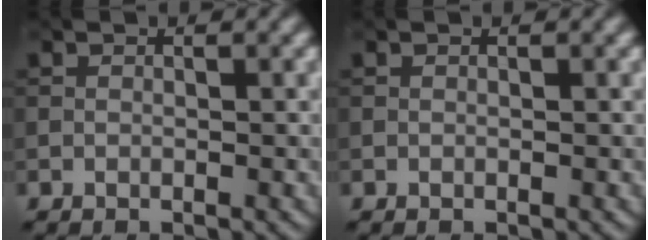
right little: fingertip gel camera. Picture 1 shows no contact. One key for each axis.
{"total": 0.0}